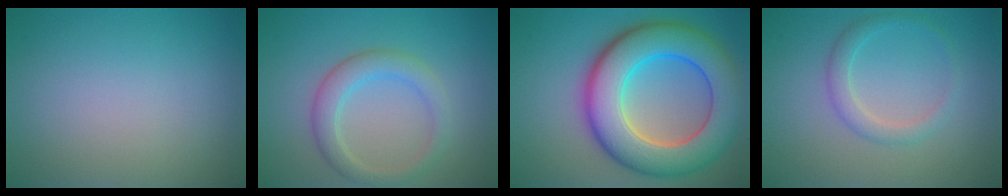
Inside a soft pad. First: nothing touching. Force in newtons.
{"total": 3.2, "press": 3.2, "slide": 0.3}
{"total": 11.3, "press": 11.3, "slide": 0.3}
{"total": 2.1, "press": 2.1, "slide": 0.1}